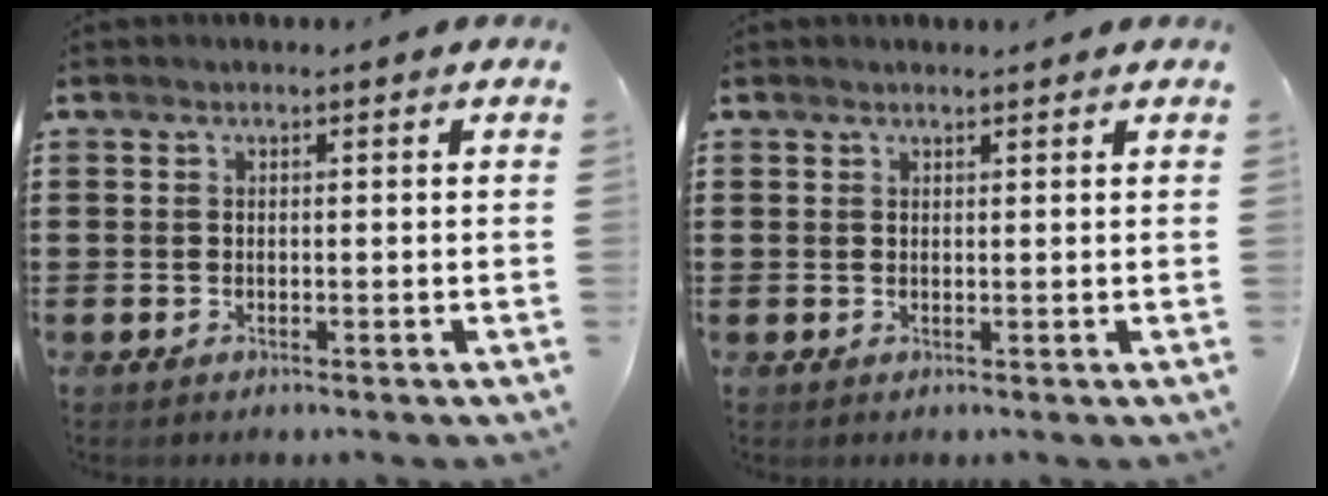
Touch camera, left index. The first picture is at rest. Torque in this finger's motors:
{"motor_torque": [1.08, -1.06, 0.12, 0.01]}